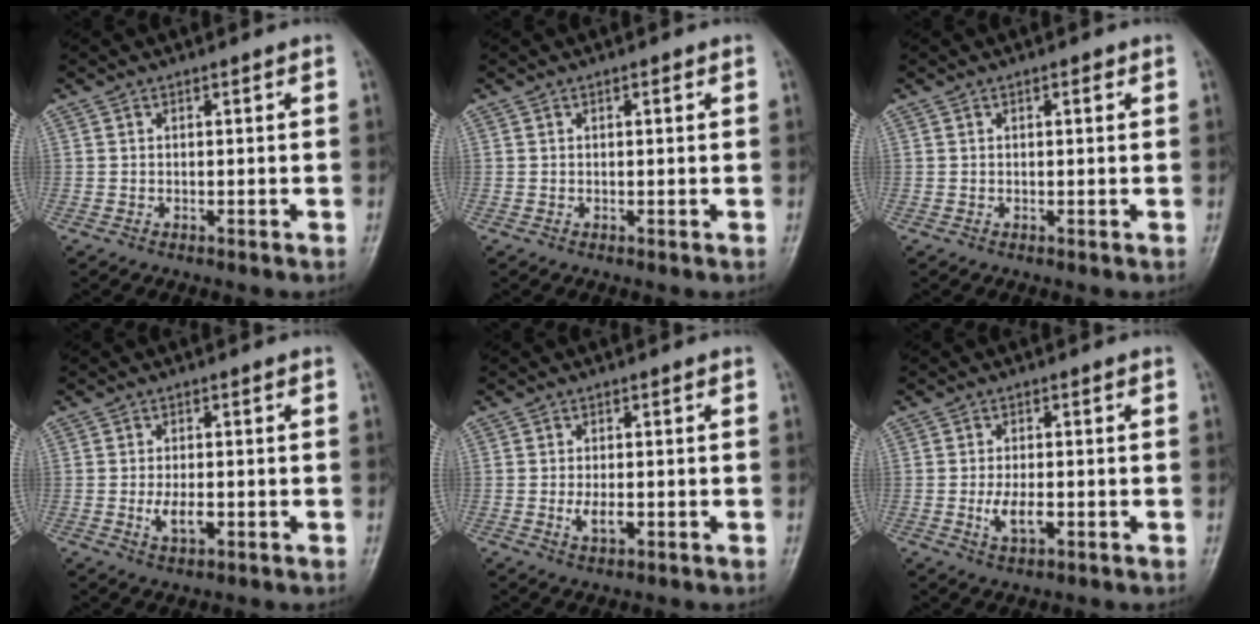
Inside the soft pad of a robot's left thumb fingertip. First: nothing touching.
{"total": 0.9, "force": [0.4, 0.3, 0.8], "torque": [-0.011, 0.001, 0.004]}
{"total": 1.2, "force": [0.5, 0.4, 1.0], "torque": [-0.012, 0.002, 0.005]}
{"total": 3.9, "force": [-0.8, 1.9, 3.3], "torque": [-0.062, -0.004, -0.014]}
{"total": 3.1, "force": [-0.6, 1.5, 2.7], "torque": [-0.049, -0.004, -0.010]}
{"total": 4.5, "force": [-1.1, 2.1, 3.8], "torque": [-0.073, -0.002, -0.018]}